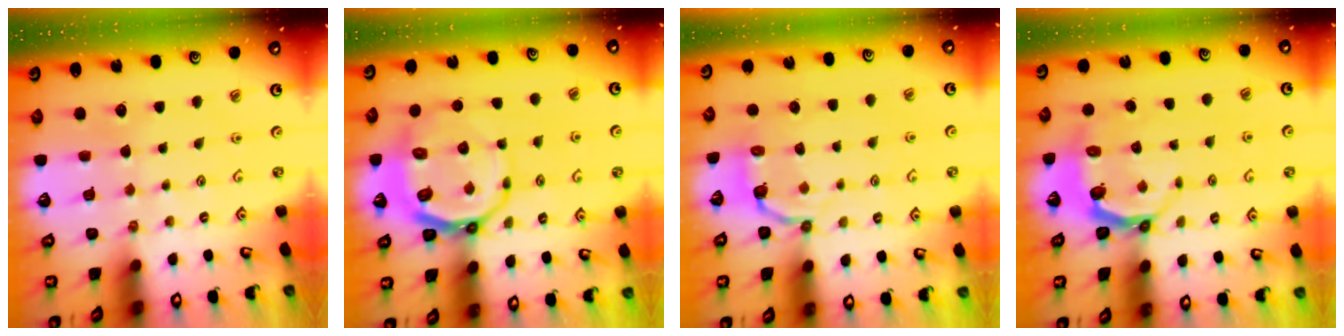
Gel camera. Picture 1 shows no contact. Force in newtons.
{"total": 13.5, "press": 13.0, "slide": 3.7}
{"total": 3.5, "press": 1.7, "slide": 3.1}
{"total": 4.8, "press": 3.7, "slide": 3.1}